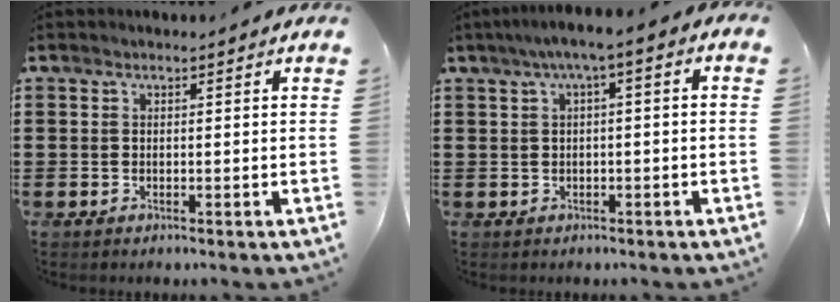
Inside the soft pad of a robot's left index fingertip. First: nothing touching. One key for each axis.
{"total": 2.9, "fx": -0.8, "fy": 0.4, "fz": 2.8, "tx": -0.049, "ty": 0.006, "tz": -0.021}